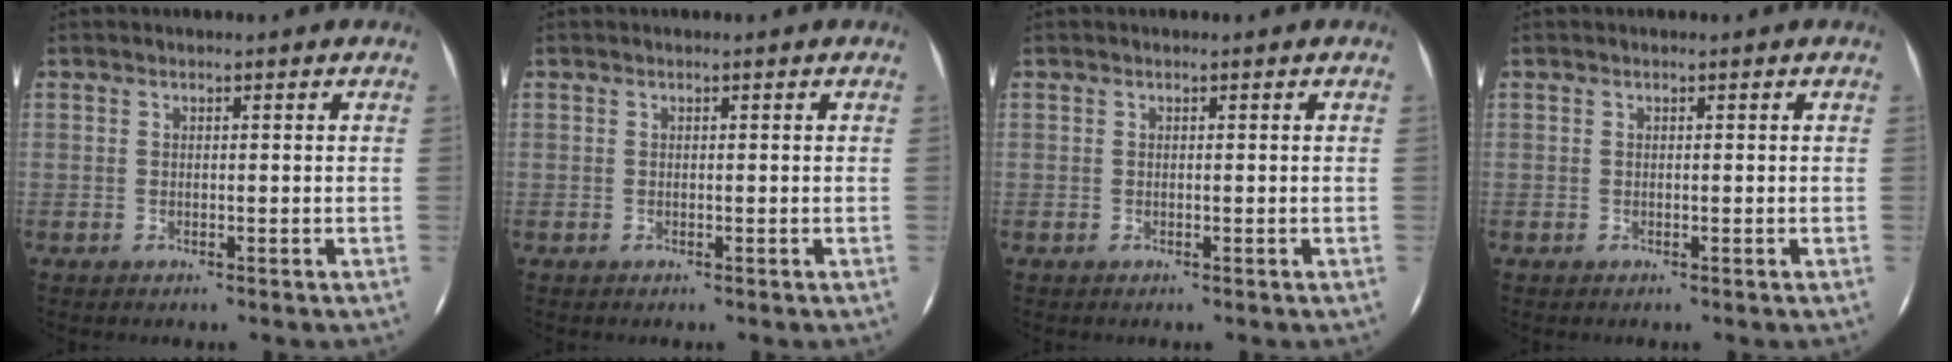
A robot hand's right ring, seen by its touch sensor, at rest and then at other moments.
{"total": 0.0}
{"total": 0.0}
{"total": 0.0}